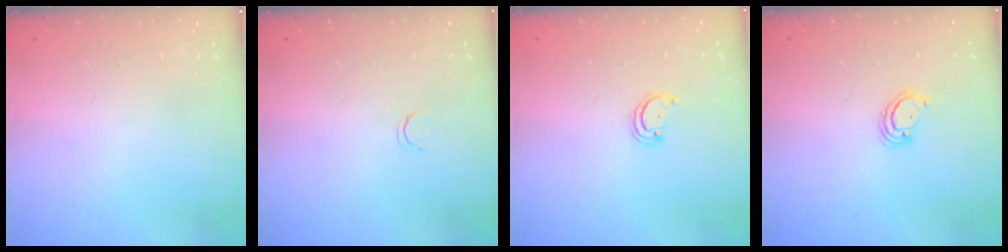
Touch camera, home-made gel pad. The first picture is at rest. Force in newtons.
{"total": 2.1, "press": 2.1, "slide": 0.4}
{"total": 2.2, "press": 2.2, "slide": 0.2}
{"total": 3.6, "press": 3.6, "slide": 0.3}